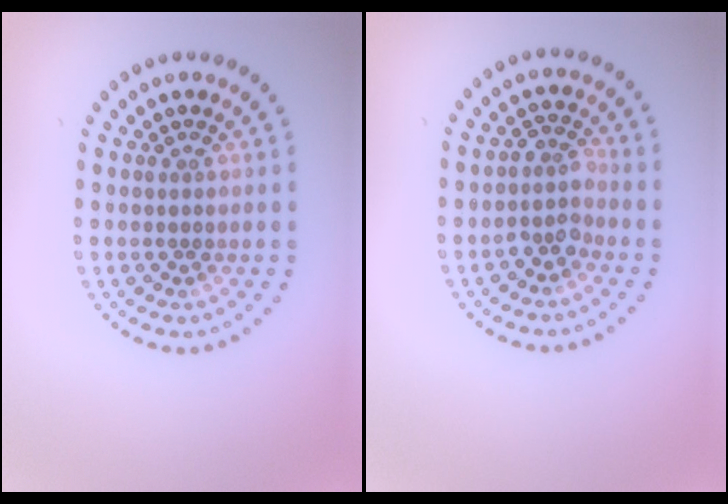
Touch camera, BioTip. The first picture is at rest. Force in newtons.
{"total": 2.1, "press": 1.6, "slide": 1.4}